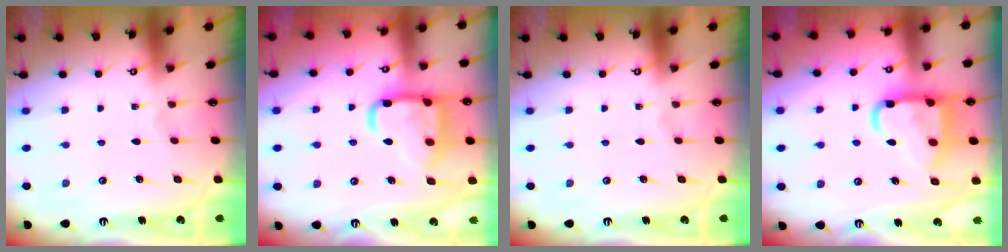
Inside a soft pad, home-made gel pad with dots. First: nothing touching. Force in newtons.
{"total": 17.6, "press": 17.5, "slide": 1.8}
{"total": 0.0}
{"total": 15.2, "press": 15.1, "slide": 1.6}